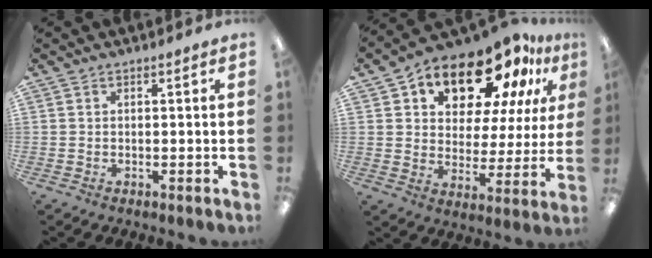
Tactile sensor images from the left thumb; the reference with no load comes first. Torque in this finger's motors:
{"motor_torque": [0.39, 1.65, 1.37, -1.40, 0.12]}